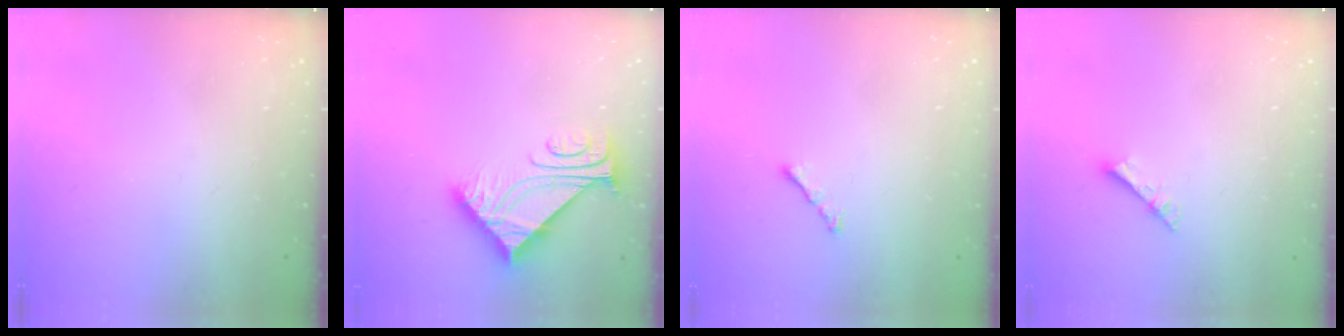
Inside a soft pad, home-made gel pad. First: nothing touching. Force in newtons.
{"total": 7.5, "press": 7.5, "slide": 0.5}
{"total": 1.7, "press": 1.6, "slide": 0.6}
{"total": 3.4, "press": 3.4, "slide": 0.3}